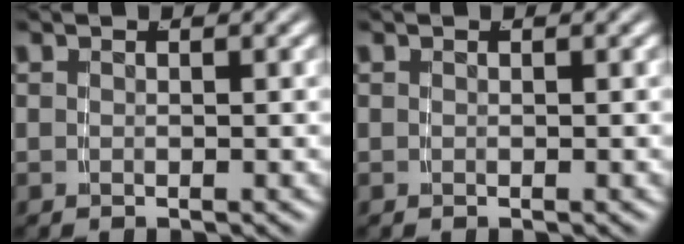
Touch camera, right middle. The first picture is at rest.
{"total": 0.0}